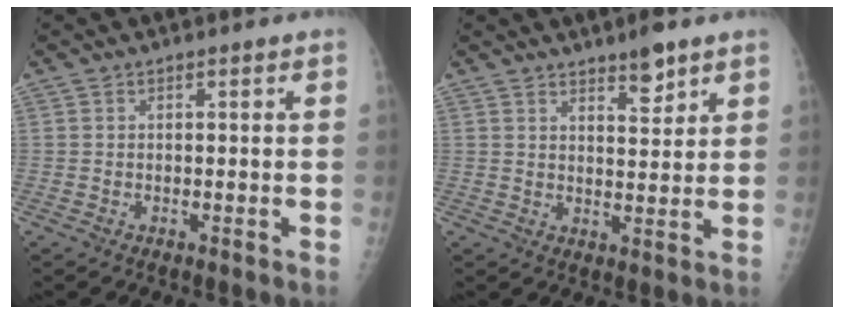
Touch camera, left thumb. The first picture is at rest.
{"total": 5.0, "force": [3.6, 1.5, 3.1], "torque": [-0.035, -0.028, 0.056]}